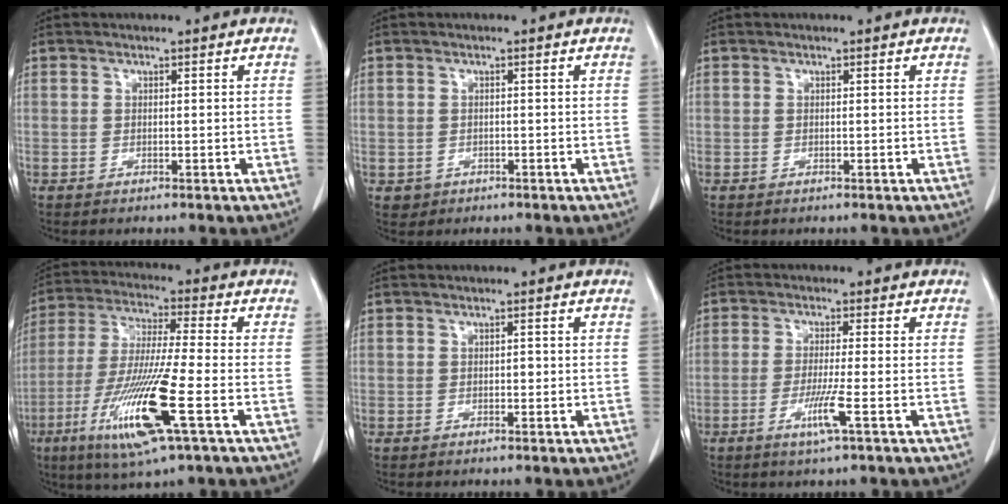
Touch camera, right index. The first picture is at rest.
{"total": 3.0, "force": [-1.0, 2.8, 0.5], "torque": [-0.003, 0.007, -0.007]}
{"total": 0.0}
{"total": 15.5, "force": [-5.9, 0.4, 14.4], "torque": [-0.296, -0.028, -0.111]}
{"total": 0.7, "force": [-0.1, 0.4, 0.5], "torque": [-0.004, 0.002, -0.002]}
{"total": 4.8, "force": [-2.0, -0.6, 4.3], "torque": [-0.086, -0.014, -0.040]}